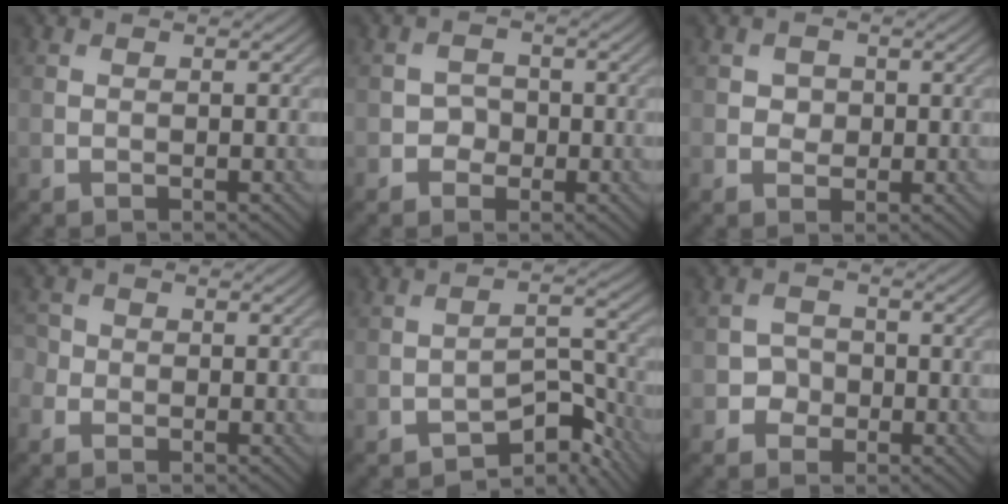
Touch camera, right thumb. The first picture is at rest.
{"total": 2.1, "force": [-0.8, 1.8, 0.5], "torque": [0.001, 0.000, -0.018]}
{"total": 1.7, "force": [0.2, 1.6, 0.6], "torque": [-0.011, -0.004, -0.001]}
{"total": 2.2, "force": [-0.8, 1.9, 0.6], "torque": [-0.022, -0.002, -0.024]}
{"total": 6.5, "force": [-4.6, 2.8, 3.6], "torque": [-0.038, 0.002, -0.080]}
{"total": 2.4, "force": [-0.9, 2.1, 0.5], "torque": [0.000, 0.000, -0.021]}